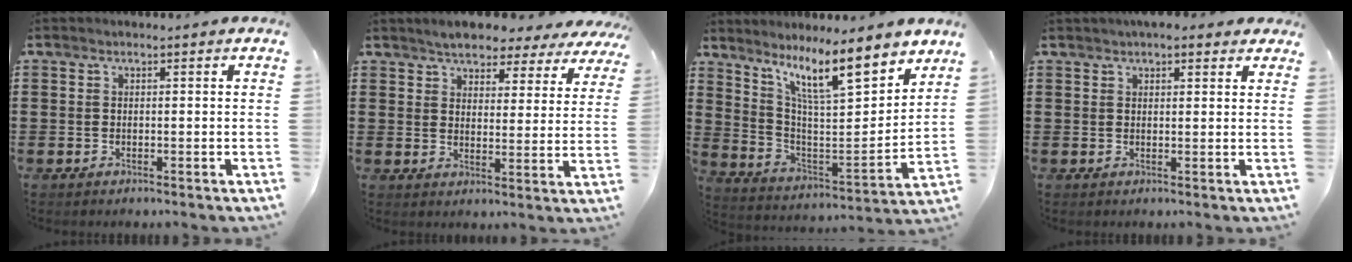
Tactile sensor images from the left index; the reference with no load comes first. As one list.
[{"total": 5.1, "force": [4.9, 1.0, 0.8], "torque": [-0.031, -0.023, 0.084]}, {"total": 12.2, "force": [9.0, 2.0, 7.9], "torque": [-0.150, -0.051, 0.147]}, {"total": 2.8, "force": [2.3, 1.2, 1.0], "torque": [-0.018, 0.003, 0.040]}]